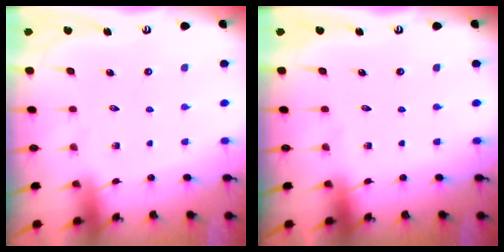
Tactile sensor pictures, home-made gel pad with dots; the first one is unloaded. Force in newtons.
{"total": 0.0}